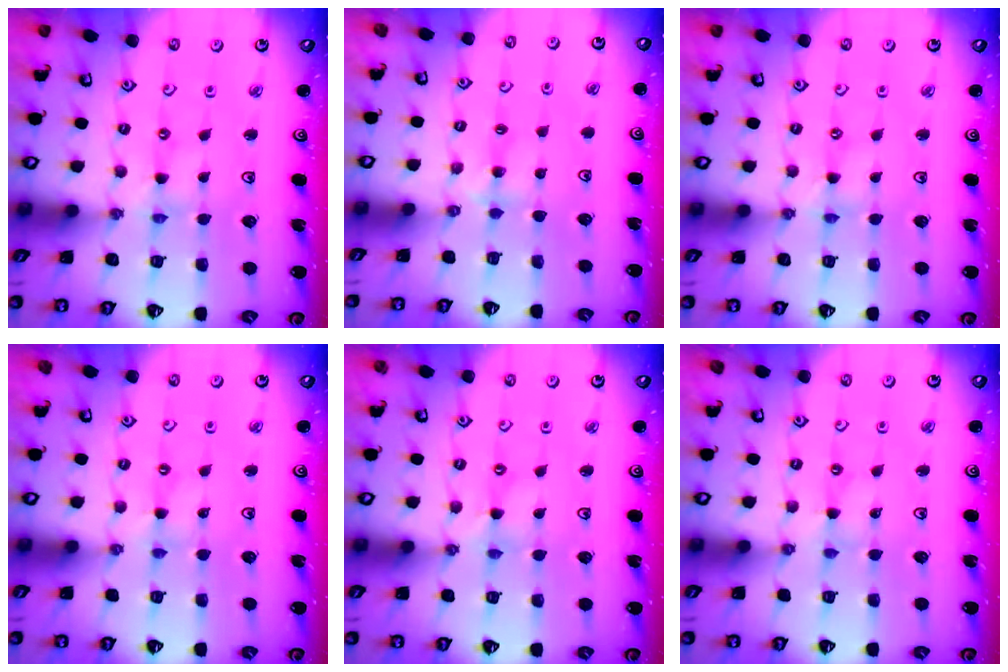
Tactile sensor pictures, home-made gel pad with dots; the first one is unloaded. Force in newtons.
{"total": 3.1, "press": 3.1, "slide": 0.6}
{"total": 0.0}
{"total": 1.2, "press": 1.1, "slide": 0.3}
{"total": 0.8, "press": 0.7, "slide": 0.2}
{"total": 0.0}